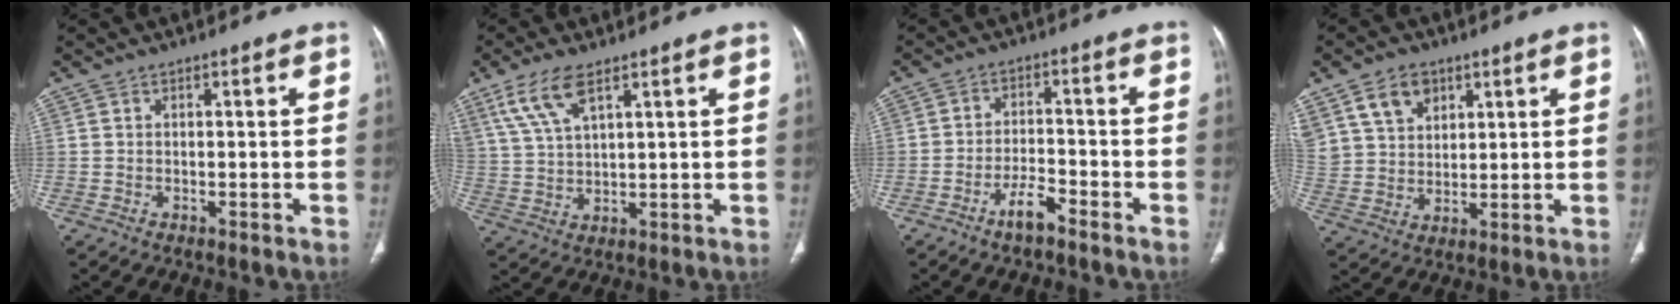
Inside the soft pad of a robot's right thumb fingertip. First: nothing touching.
{"total": 8.3, "force": [5.0, 3.0, 6.0], "torque": [-0.126, -0.011, 0.110]}
{"total": 4.8, "force": [-3.5, 1.5, 2.8], "torque": [-0.046, 0.028, -0.065]}
{"total": 10.5, "force": [5.7, 7.4, 4.8], "torque": [-0.073, -0.014, 0.117]}